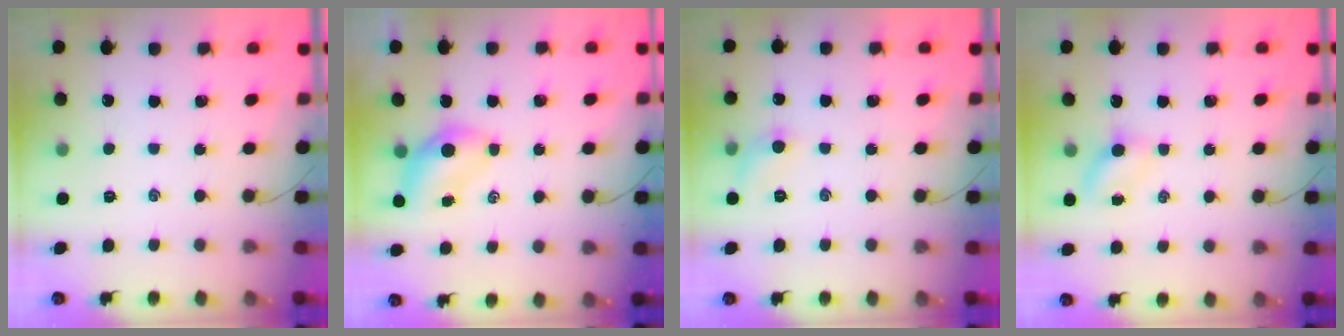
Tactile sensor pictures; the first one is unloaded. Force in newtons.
{"total": 4.9, "press": 4.8, "slide": 0.7}
{"total": 5.6, "press": 5.4, "slide": 1.7}
{"total": 3.8, "press": 3.6, "slide": 1.3}